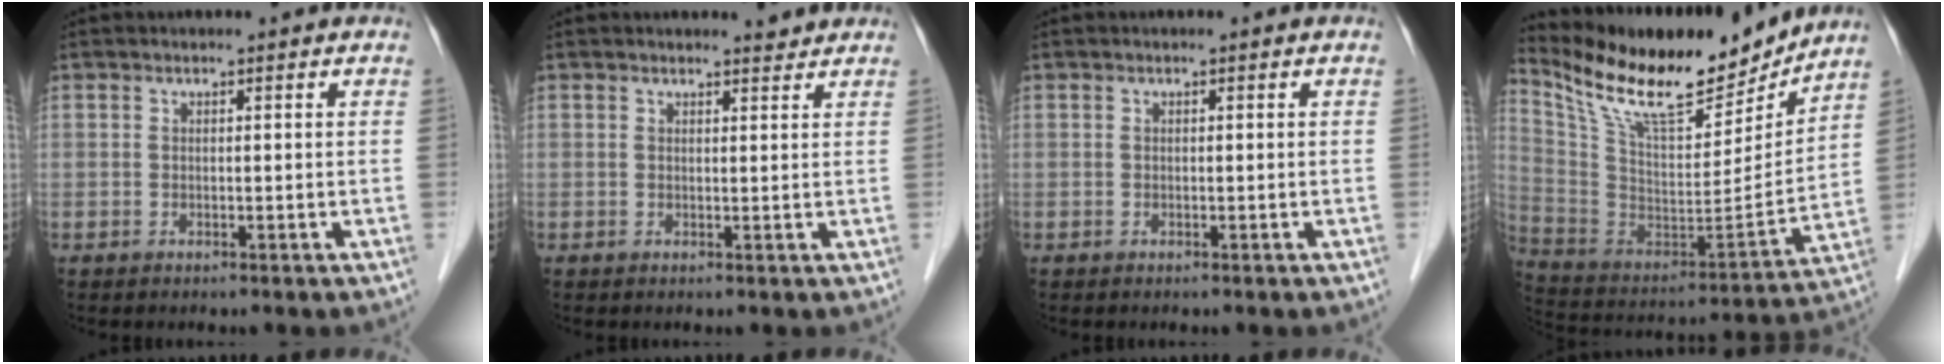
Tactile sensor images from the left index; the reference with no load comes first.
{"total": 1.8, "force": [1.7, 0.2, 0.0], "torque": [-0.010, -0.007, 0.020]}
{"total": 0.0}
{"total": 20.6, "force": [17.4, 4.9, 9.9], "torque": [-0.191, -0.013, 0.299]}